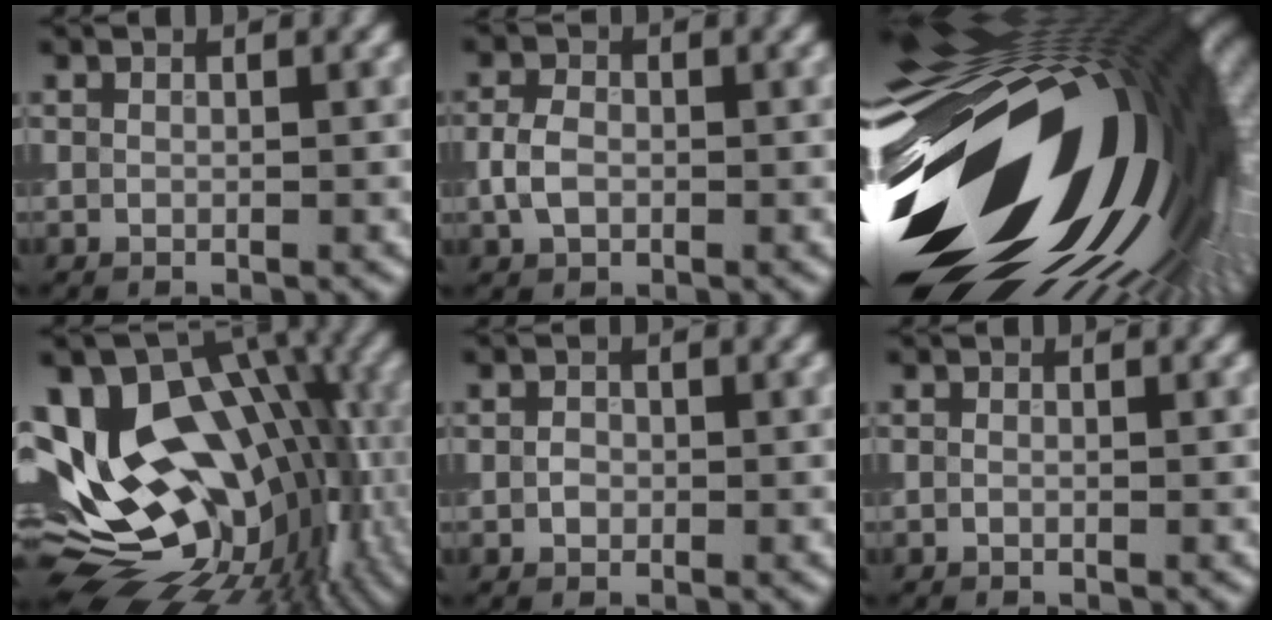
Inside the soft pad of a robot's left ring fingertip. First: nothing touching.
{"total": 2.6, "force": [-0.4, 1.9, 1.7], "torque": [-0.037, 0.001, -0.012]}
{"total": 21.9, "force": [-1.3, 11.2, 18.8], "torque": [-0.307, -0.053, -0.021]}
{"total": 18.6, "force": [0.2, 11.7, 14.5], "torque": [-0.220, -0.007, 0.027]}
{"total": 1.0, "force": [-0.2, 0.8, 0.6], "torque": [-0.009, 0.000, -0.007]}
{"total": 0.0}